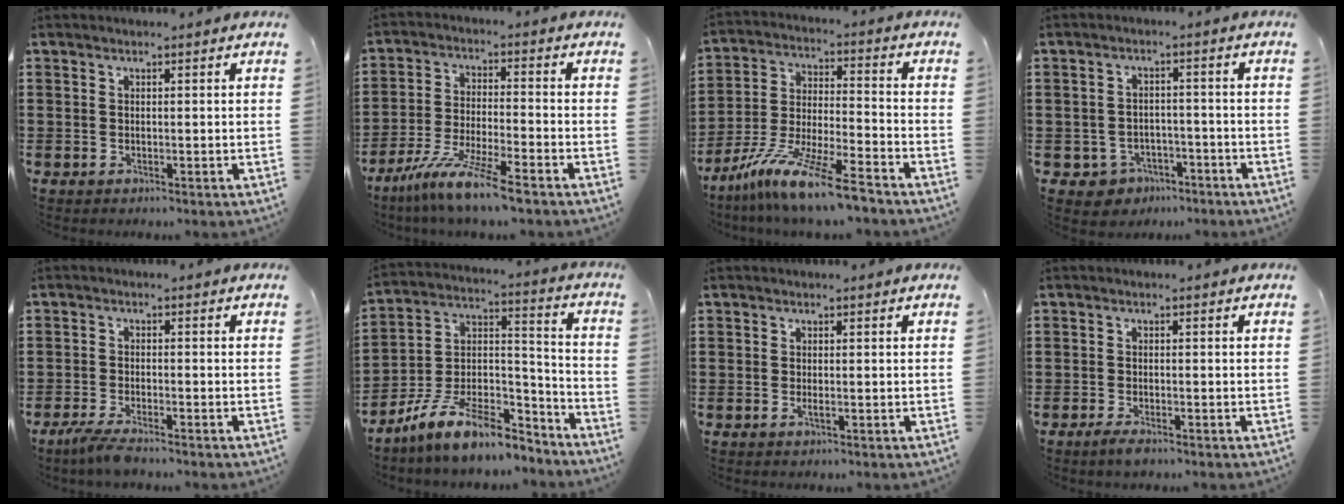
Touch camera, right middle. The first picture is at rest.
{"total": 9.0, "force": [-7.3, -0.3, 5.2], "torque": [-0.104, -0.010, -0.142]}
{"total": 11.9, "force": [-9.7, -0.1, 6.8], "torque": [-0.141, 0.006, -0.192]}
{"total": 3.1, "force": [-2.5, 1.7, 0.2], "torque": [-0.013, 0.005, -0.055]}
{"total": 2.9, "force": [-2.4, 0.0, 1.6], "torque": [-0.044, -0.009, -0.048]}
{"total": 11.2, "force": [-9.1, 2.7, 6.0], "torque": [-0.119, 0.021, -0.180]}
{"total": 0.6, "force": [-0.1, 0.1, 0.6], "torque": [-0.013, -0.004, -0.002]}
{"total": 1.6, "force": [-1.0, 0.3, 1.2], "torque": [-0.030, -0.007, -0.020]}